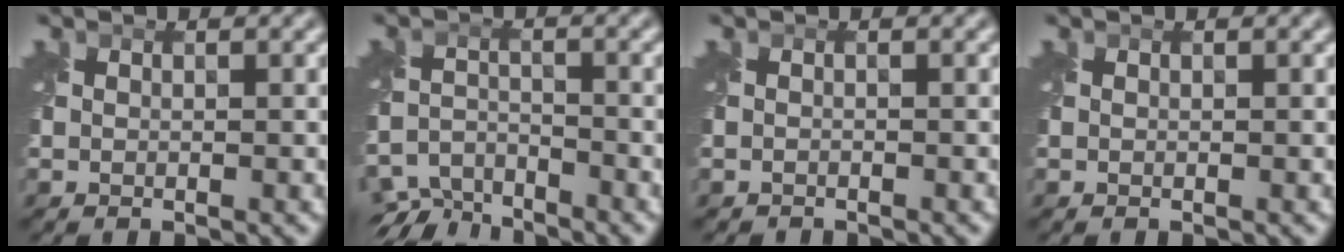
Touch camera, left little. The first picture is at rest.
{"total": 5.3, "force": [-4.9, 1.7, 0.9], "torque": [-0.011, -0.018, -0.092]}
{"total": 0.9, "force": [-0.9, 0.1, -0.1], "torque": [0.001, -0.010, -0.017]}
{"total": 0.0}